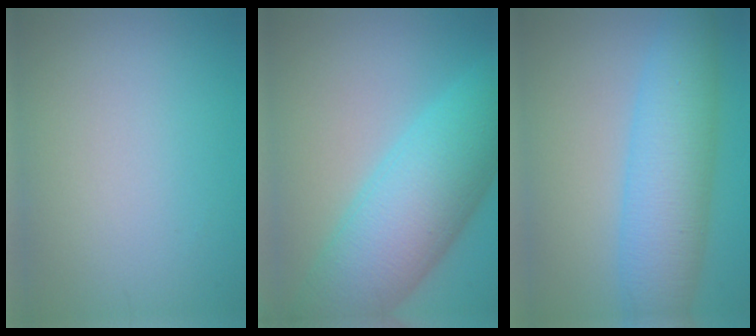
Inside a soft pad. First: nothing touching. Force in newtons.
{"total": 10.3, "press": 10.3, "slide": 0.2}
{"total": 7.2, "press": 7.2, "slide": 0.1}